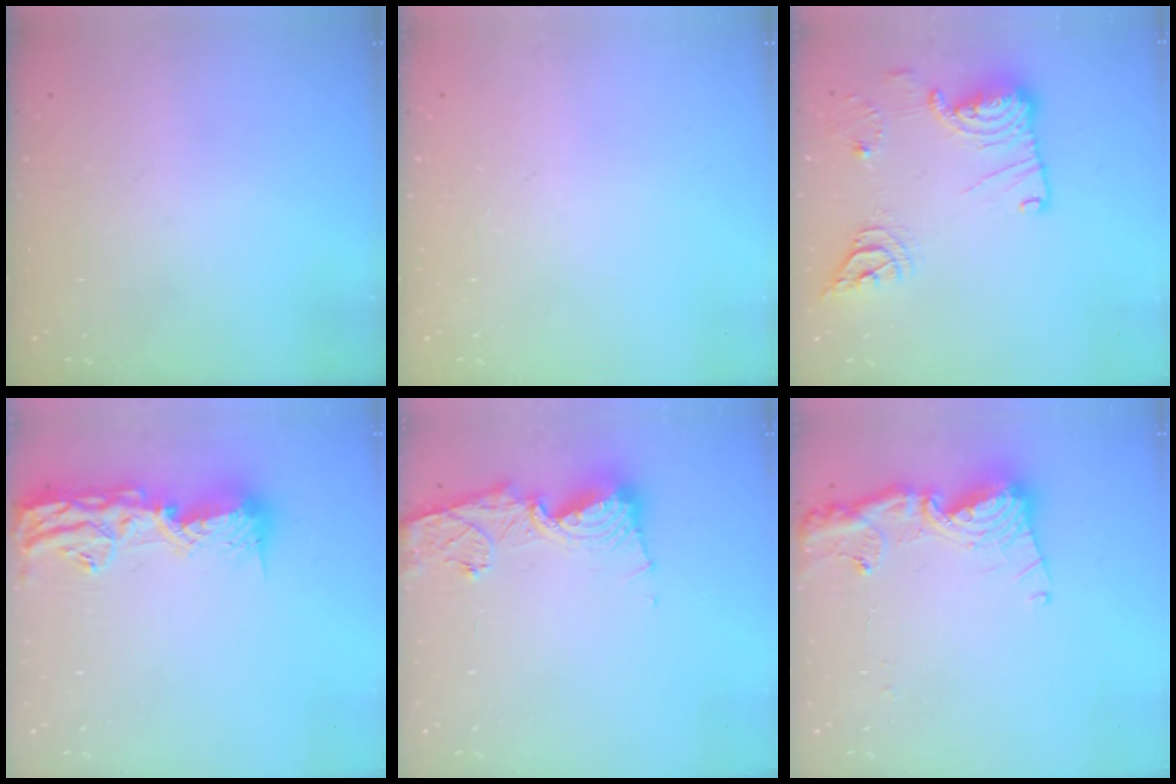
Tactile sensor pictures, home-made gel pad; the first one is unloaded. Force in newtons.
{"total": 0.0}
{"total": 17.4, "press": 17.2, "slide": 2.7}
{"total": 16.3, "press": 15.9, "slide": 3.5}
{"total": 11.2, "press": 11.2, "slide": 1.3}
{"total": 14.4, "press": 14.3, "slide": 1.9}